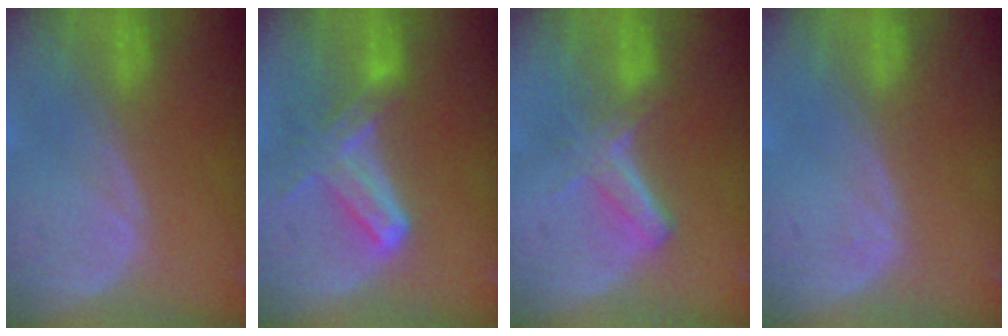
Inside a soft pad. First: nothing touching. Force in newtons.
{"total": 6.1, "press": 6.1, "slide": 0.1}
{"total": 5.6, "press": 4.8, "slide": 2.8}
{"total": 0.5, "press": 0.2, "slide": 0.5}